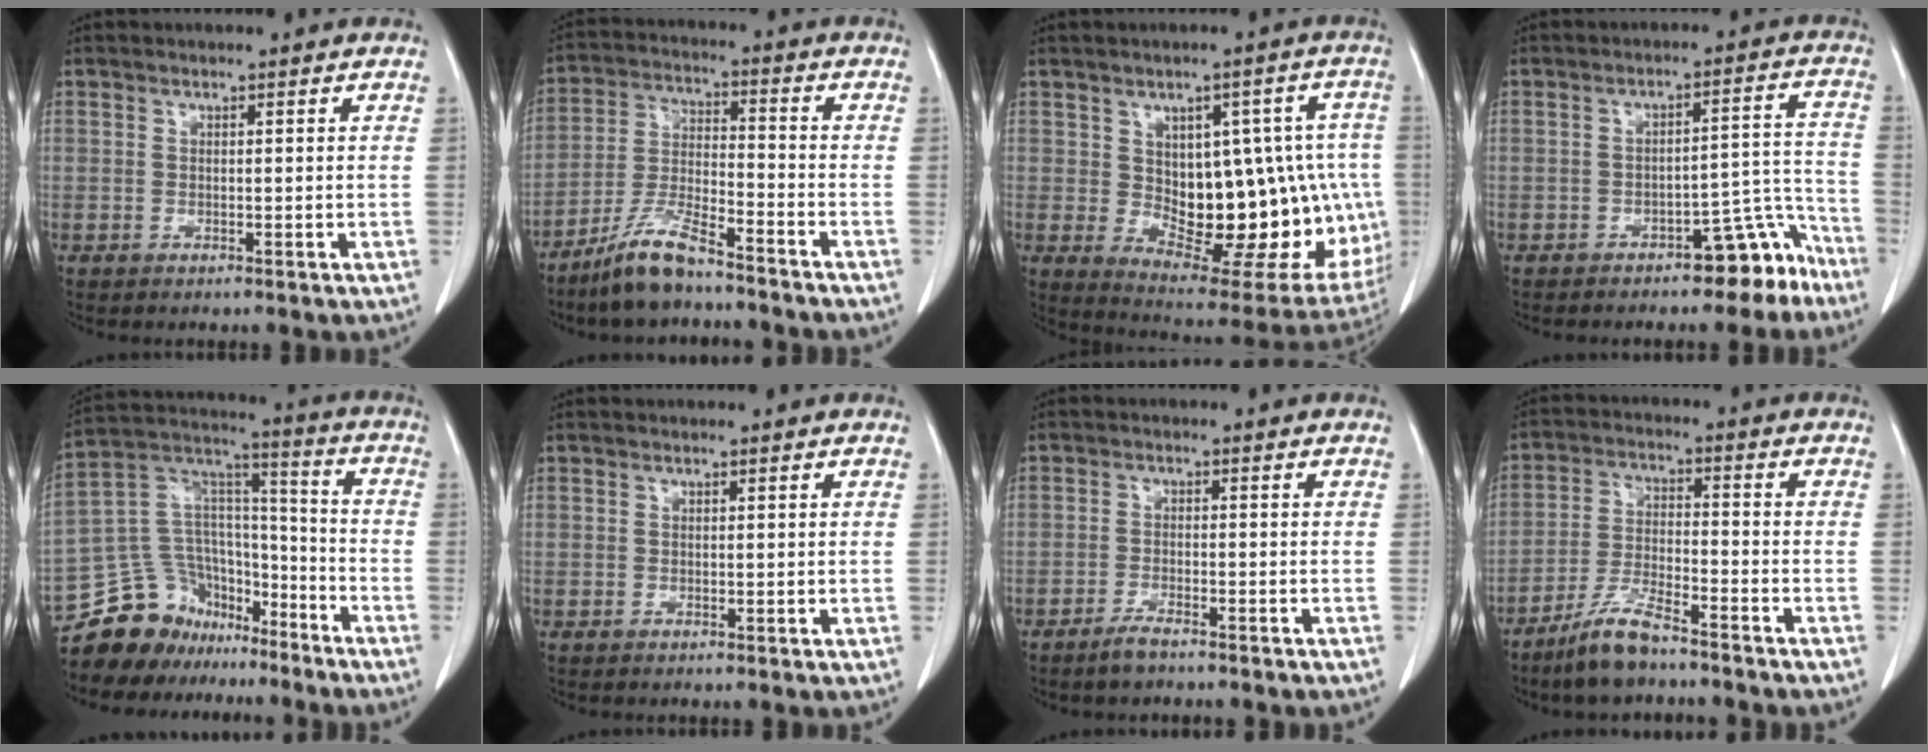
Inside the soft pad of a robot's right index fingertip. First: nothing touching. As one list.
[{"total": 9.8, "force": [-7.7, 1.3, 5.9], "torque": [-0.126, -0.017, -0.149]}, {"total": 21.5, "force": [-1.1, 9.9, 19.0], "torque": [-0.194, 0.022, 0.021]}, {"total": 8.2, "force": [-6.3, 2.8, 4.5], "torque": [-0.038, 0.035, -0.086]}, {"total": 17.6, "force": [-14.3, 9.4, 4.1], "torque": [-0.084, 0.084, -0.241]}, {"total": 0.0}, {"total": 3.5, "force": [-2.9, 0.5, 1.9], "torque": [-0.035, -0.004, -0.044]}, {"total": 8.4, "force": [-6.7, 1.1, 5.0], "torque": [-0.106, -0.016, -0.127]}]